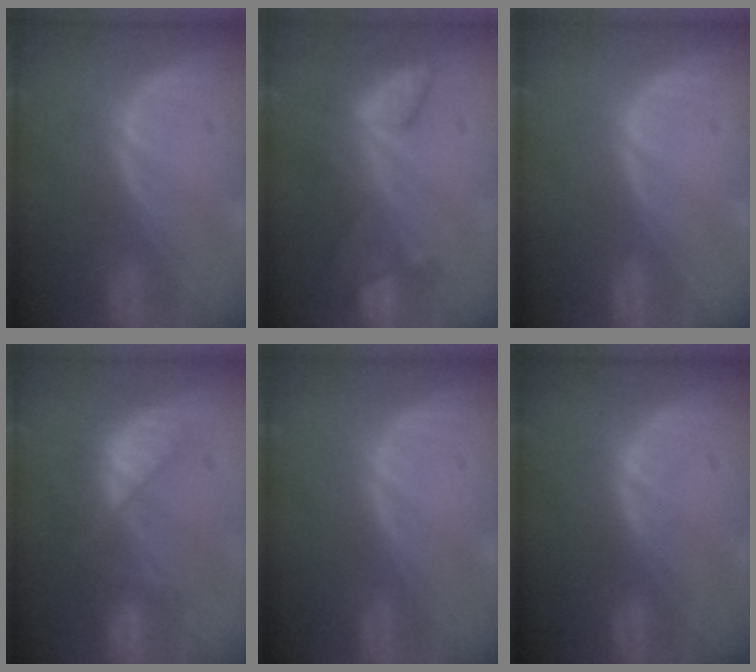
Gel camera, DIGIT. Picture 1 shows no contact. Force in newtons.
{"total": 8.5, "press": 7.2, "slide": 4.5}
{"total": 0.0}
{"total": 7.2, "press": 7.0, "slide": 1.6}
{"total": 0.0}
{"total": 1.0, "press": 1.0, "slide": 0.2}